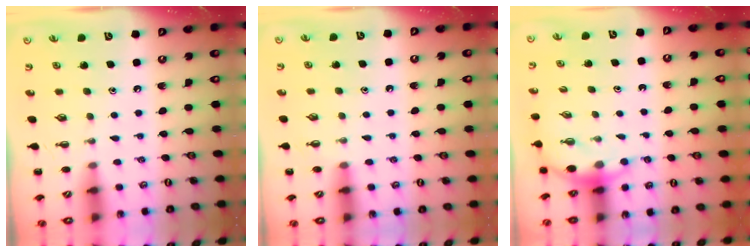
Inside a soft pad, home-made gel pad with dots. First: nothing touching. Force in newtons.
{"total": 6.0, "press": 5.6, "slide": 2.2}
{"total": 6.2, "press": 6.0, "slide": 1.2}